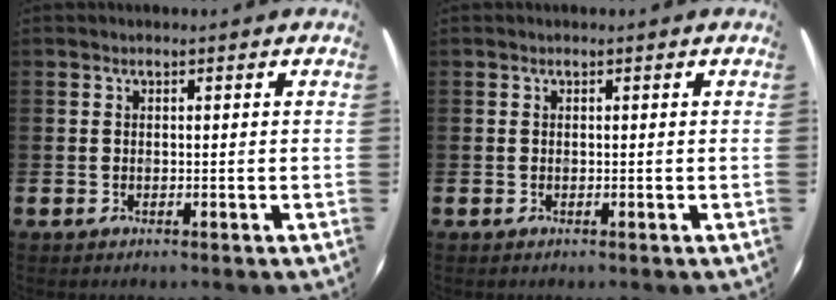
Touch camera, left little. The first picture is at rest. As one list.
[{"total": 0.0}]